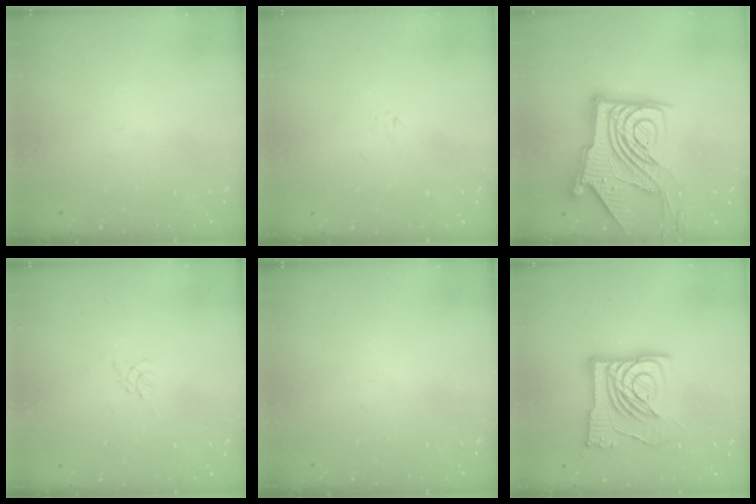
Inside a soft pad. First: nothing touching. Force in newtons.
{"total": 1.2, "press": 1.1, "slide": 0.2}
{"total": 20.6, "press": 20.4, "slide": 2.3}
{"total": 0.0}
{"total": 0.0}
{"total": 15.1, "press": 15.0, "slide": 1.6}